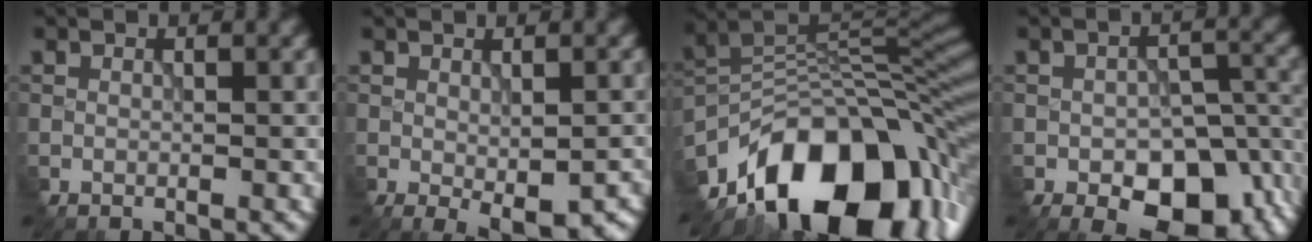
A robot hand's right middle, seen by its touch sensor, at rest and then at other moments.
{"total": 3.6, "force": [-1.1, 1.4, 3.1], "torque": [-0.045, -0.015, -0.006]}
{"total": 15.2, "force": [-8.1, 8.2, 9.8], "torque": [-0.161, 0.010, -0.139]}
{"total": 10.1, "force": [-4.7, 5.6, 7.0], "torque": [-0.097, -0.025, -0.056]}